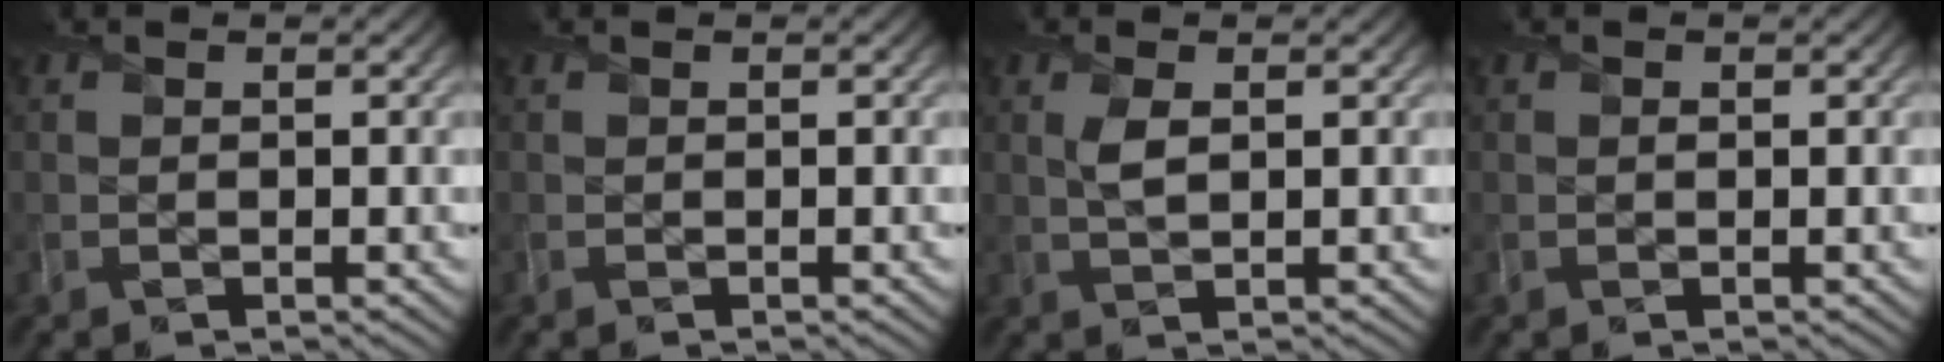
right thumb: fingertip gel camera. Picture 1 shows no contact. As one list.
[{"total": 0.0}, {"total": 2.3, "force": [0.7, 1.0, 2.0], "torque": [-0.049, 0.002, 0.013]}, {"total": 0.6, "force": [0.2, 0.4, 0.4], "torque": [-0.010, 0.001, 0.000]}]